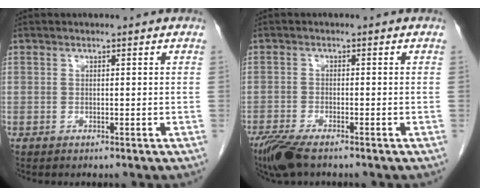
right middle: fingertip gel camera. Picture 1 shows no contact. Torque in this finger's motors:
{"motor_torque": [0.55, -0.40, 0.07, 0.05]}